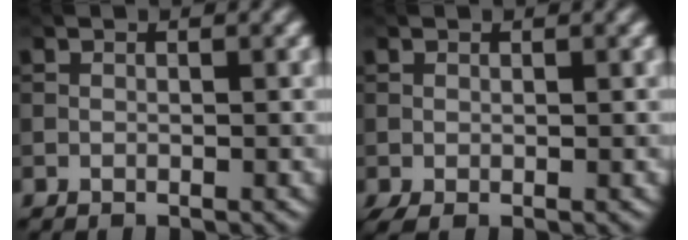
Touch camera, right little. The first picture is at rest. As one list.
[{"total": 0.9, "force": [-0.1, 0.3, 0.8], "torque": [-0.022, -0.002, -0.001]}]